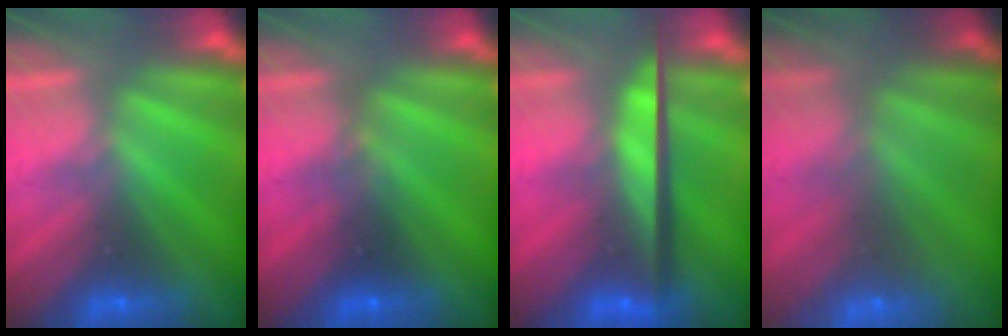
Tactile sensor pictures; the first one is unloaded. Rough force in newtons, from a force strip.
{"total": 2.2}
{"total": 11.1}
{"total": 8.9}